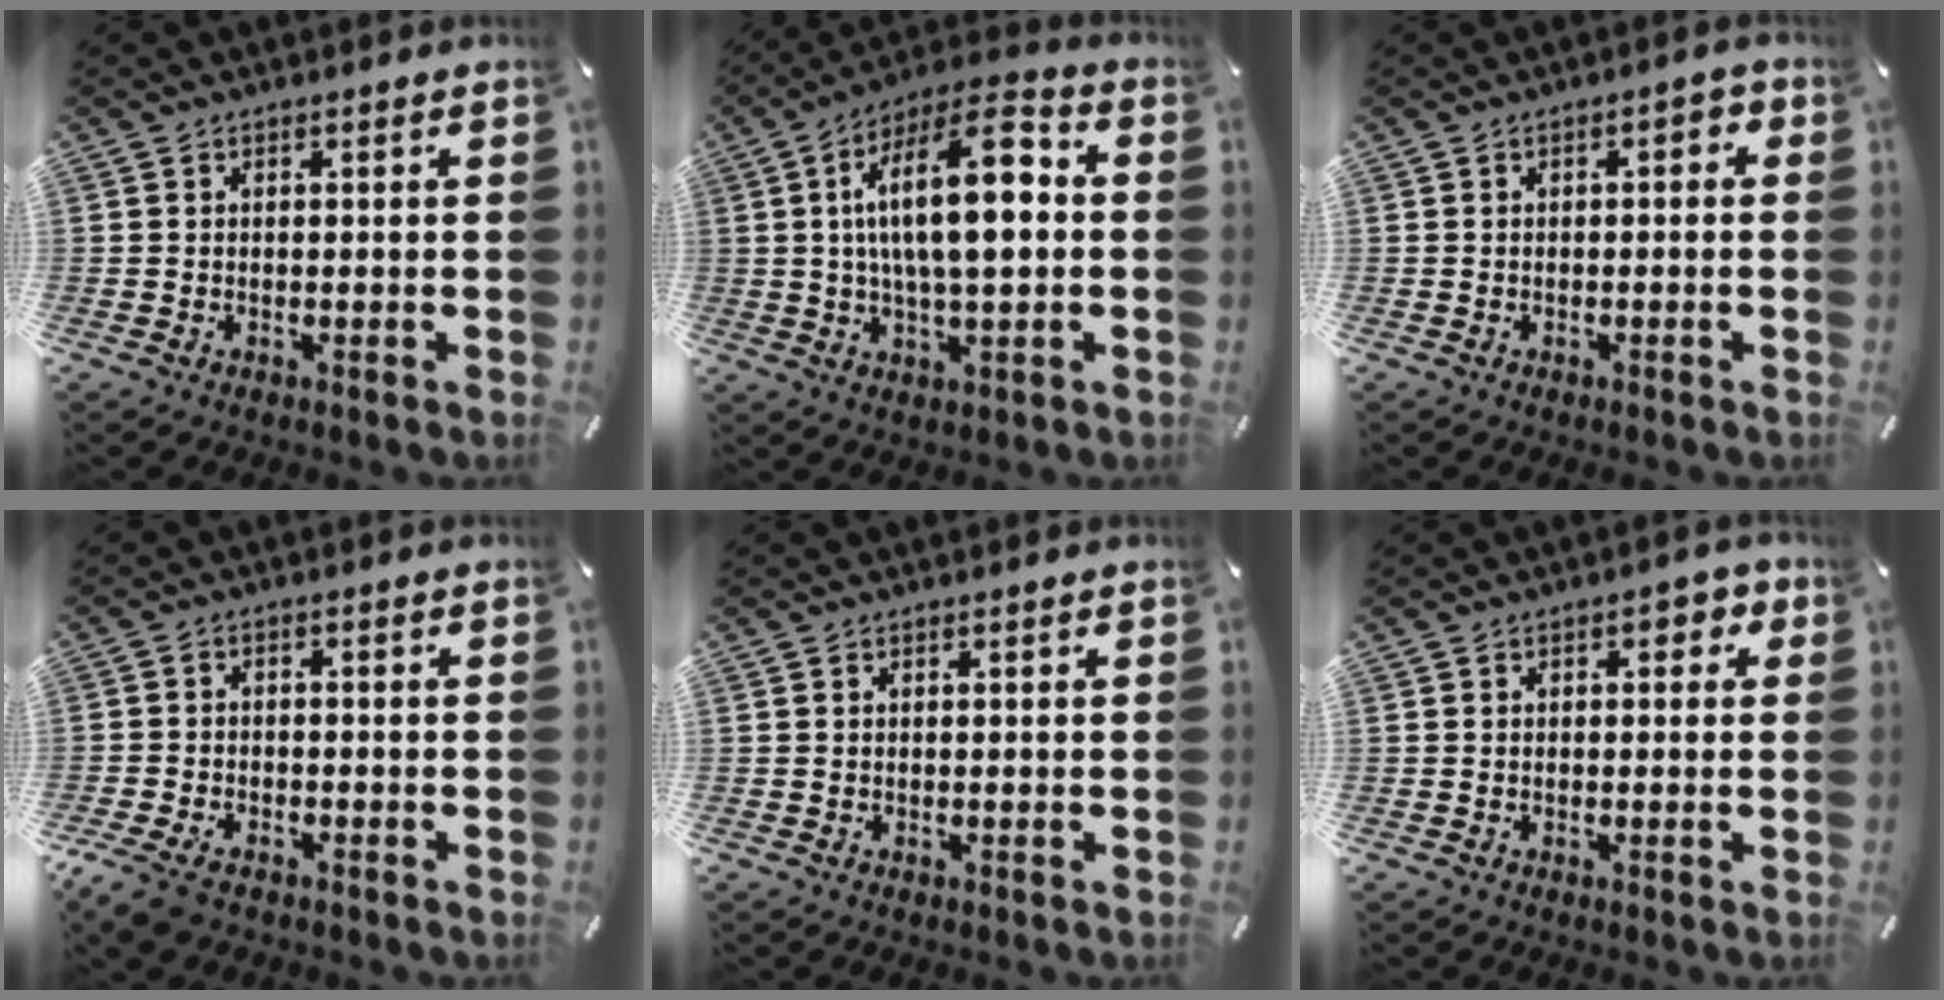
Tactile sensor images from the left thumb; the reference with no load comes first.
{"total": 17.8, "force": [2.0, 7.0, 16.2], "torque": [-0.269, 0.005, 0.030]}
{"total": 1.7, "force": [-1.0, 0.9, 1.2], "torque": [-0.022, 0.008, -0.021]}
{"total": 4.8, "force": [-3.3, 2.5, 2.4], "torque": [-0.063, 0.010, -0.068]}
{"total": 0.0}
{"total": 2.8, "force": [0.5, 1.8, 2.1], "torque": [-0.027, 0.004, 0.003]}